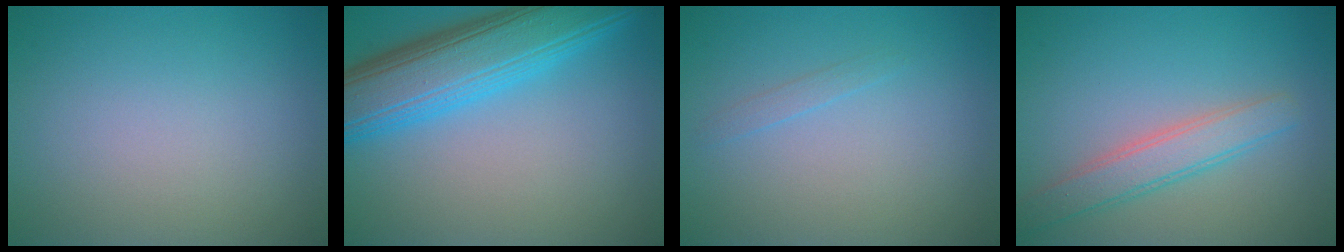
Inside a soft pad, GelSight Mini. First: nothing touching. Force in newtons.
{"total": 9.0, "press": 9.0, "slide": 0.2}
{"total": 0.7, "press": 0.7, "slide": 0.1}
{"total": 3.3, "press": 3.3, "slide": 0.2}